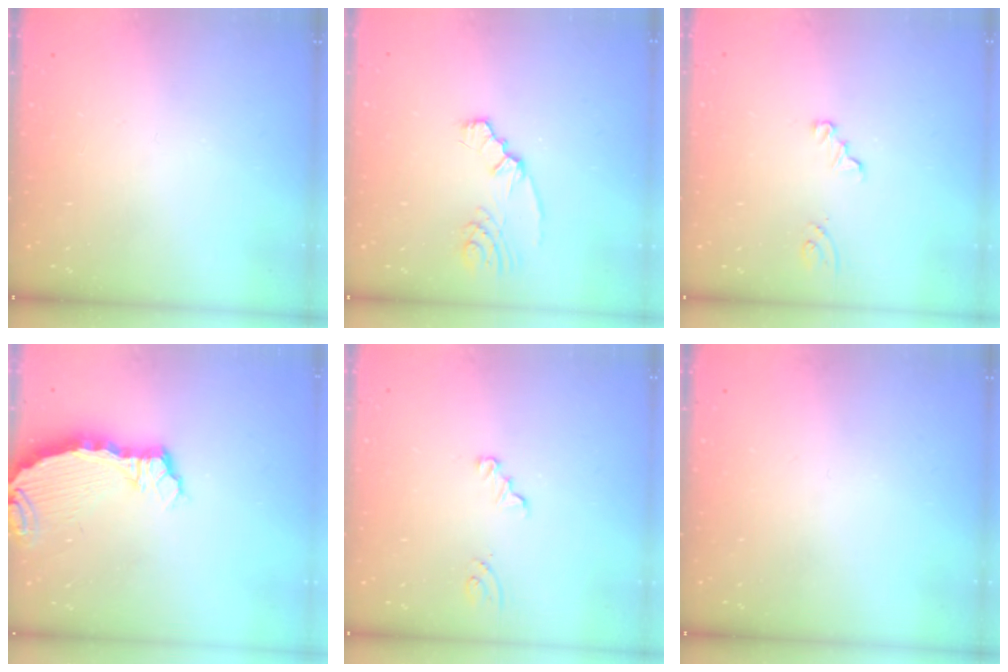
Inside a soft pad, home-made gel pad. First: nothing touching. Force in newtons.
{"total": 2.7, "press": 2.6, "slide": 0.8}
{"total": 2.3, "press": 2.3, "slide": 0.2}
{"total": 5.0, "press": 5.0, "slide": 0.4}
{"total": 2.3, "press": 2.3, "slide": 0.2}
{"total": 0.0}